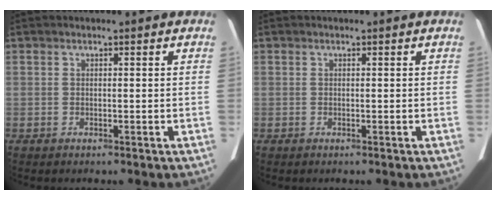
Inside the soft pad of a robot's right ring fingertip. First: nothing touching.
{"total": 0.0}